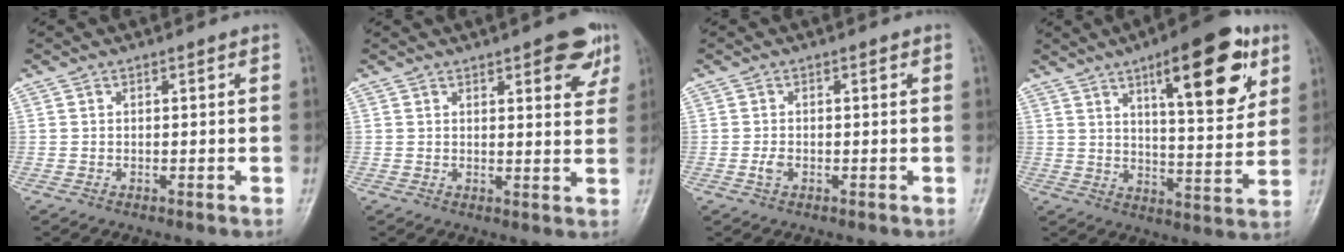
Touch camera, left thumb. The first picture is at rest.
{"total": 7.8, "force": [4.1, 2.9, 5.9], "torque": [-0.045, -0.016, 0.045]}
{"total": 1.6, "force": [-0.4, 1.0, 1.2], "torque": [-0.020, -0.001, -0.010]}
{"total": 19.1, "force": [8.8, 6.5, 15.7], "torque": [-0.187, -0.031, 0.125]}